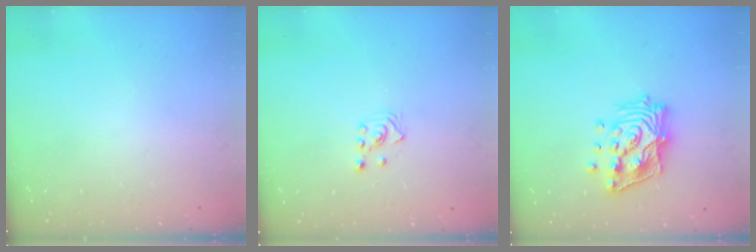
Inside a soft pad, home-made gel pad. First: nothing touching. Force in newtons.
{"total": 2.5, "press": 2.3, "slide": 1.0}
{"total": 16.3, "press": 16.1, "slide": 2.3}